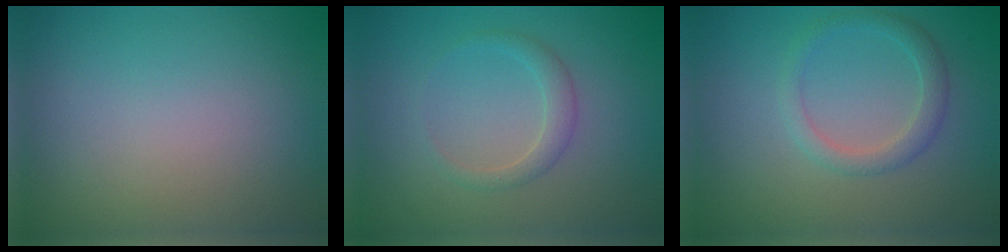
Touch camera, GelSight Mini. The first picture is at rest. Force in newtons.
{"total": 1.7, "press": 1.7, "slide": 0.0}
{"total": 2.2, "press": 2.2, "slide": 0.1}